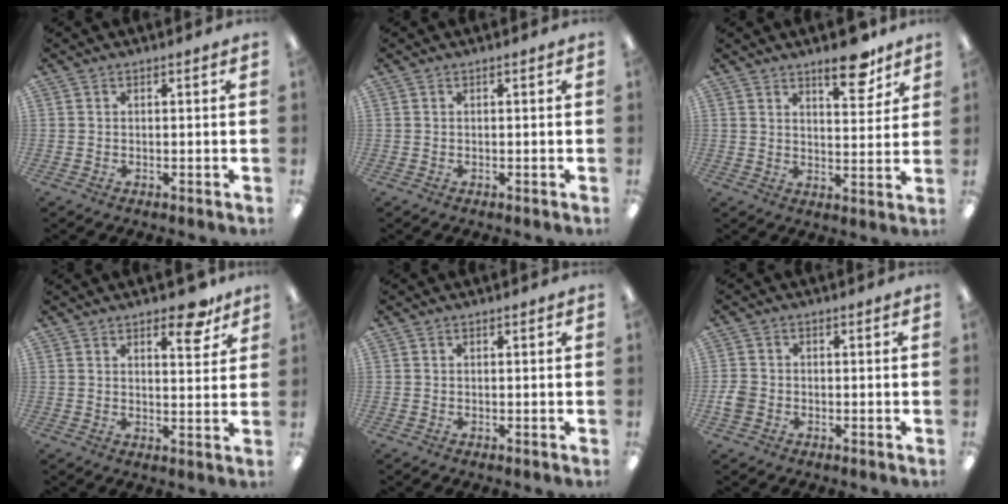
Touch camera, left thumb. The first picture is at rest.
{"total": 0.0}
{"total": 10.2, "force": [7.2, 3.7, 6.1], "torque": [-0.065, -0.046, 0.116]}
{"total": 7.6, "force": [5.6, 2.9, 4.2], "torque": [-0.033, -0.038, 0.089]}
{"total": 0.0}
{"total": 3.4, "force": [-1.1, 2.8, 1.7], "torque": [-0.032, 0.007, -0.021]}